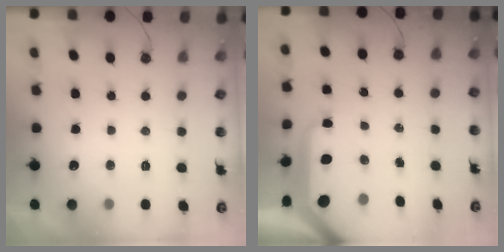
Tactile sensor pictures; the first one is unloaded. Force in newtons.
{"total": 13.7, "press": 13.6, "slide": 1.4}